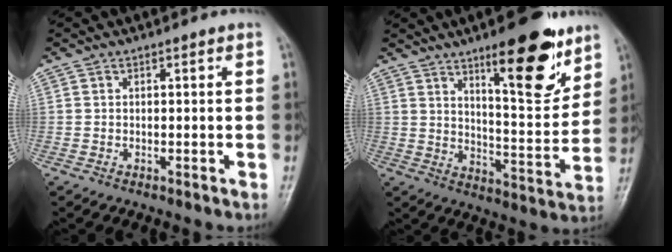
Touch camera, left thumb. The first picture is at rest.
{"total": 16.8, "force": [10.0, 5.0, 12.5], "torque": [-0.144, -0.065, 0.156]}